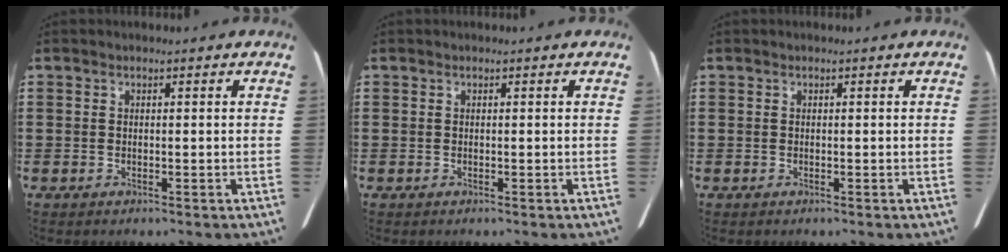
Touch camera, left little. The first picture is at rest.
{"total": 0.0}
{"total": 0.0}